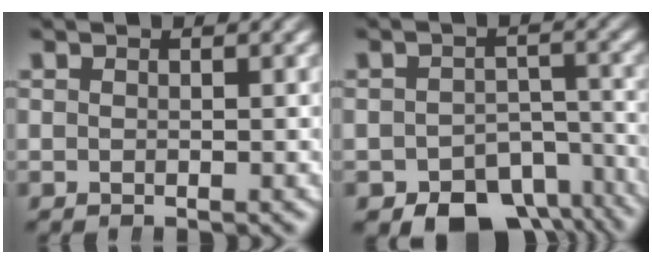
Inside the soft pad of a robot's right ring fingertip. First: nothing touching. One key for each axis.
{"total": 8.8, "fx": -6.7, "fy": 4.4, "fz": 3.5, "tx": -0.027, "ty": -0.027, "tz": -0.097}